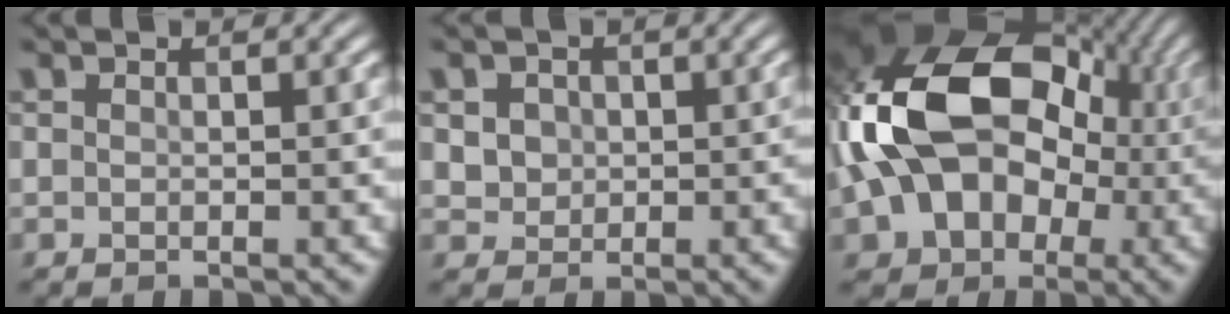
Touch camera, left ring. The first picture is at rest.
{"total": 4.2, "force": [0.3, 3.7, 1.9], "torque": [-0.036, -0.004, -0.003]}
{"total": 15.8, "force": [-0.7, 11.5, 10.9], "torque": [-0.214, -0.008, -0.018]}